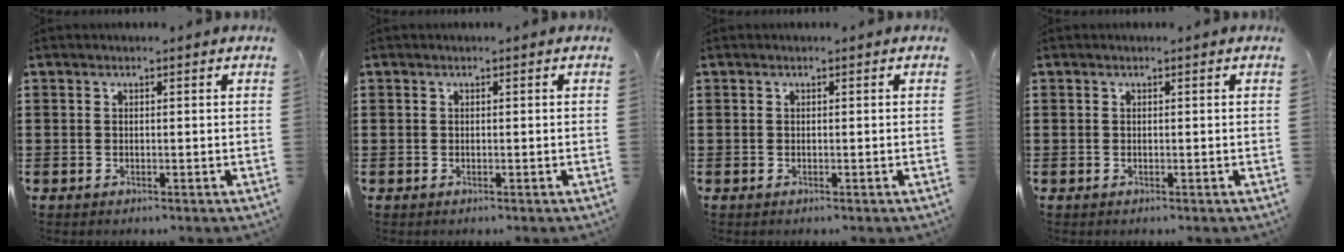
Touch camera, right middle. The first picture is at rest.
{"total": 0.0}
{"total": 0.0}
{"total": 0.0}